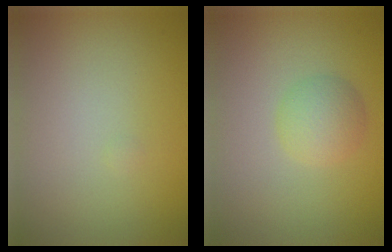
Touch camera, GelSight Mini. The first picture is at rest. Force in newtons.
{"total": 2.5, "press": 2.5, "slide": 0.1}